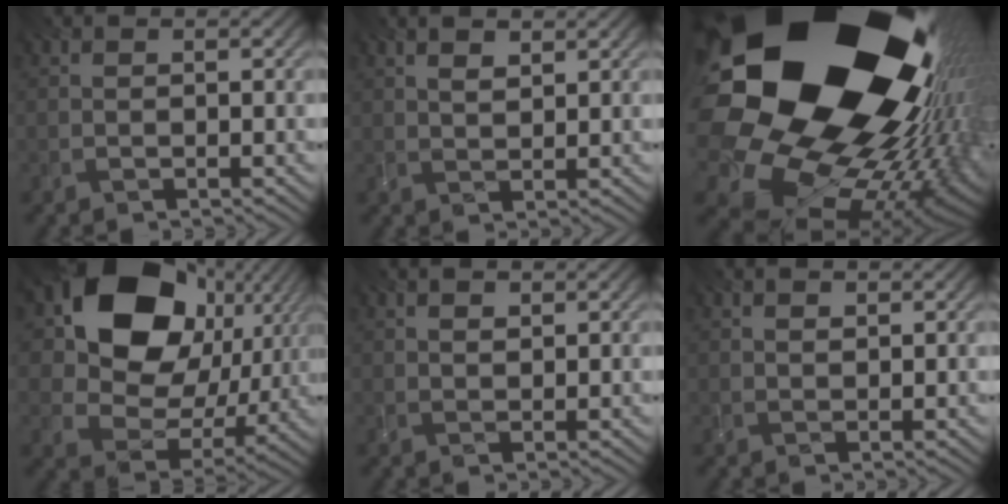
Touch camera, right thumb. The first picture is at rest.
{"total": 2.5, "force": [1.6, 0.9, 1.7], "torque": [-0.030, -0.004, 0.036]}
{"total": 24.3, "force": [6.6, 17.5, 15.5], "torque": [-0.312, -0.061, 0.112]}
{"total": 17.2, "force": [5.7, 12.9, 9.8], "torque": [-0.183, 0.005, 0.104]}
{"total": 1.4, "force": [0.9, 0.7, 0.9], "torque": [-0.019, -0.001, 0.020]}
{"total": 1.1, "force": [0.8, 0.5, 0.6], "torque": [-0.014, -0.001, 0.016]}